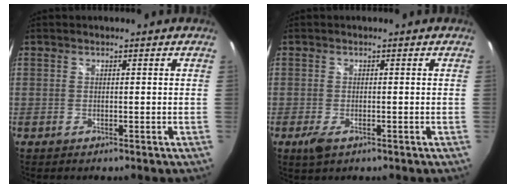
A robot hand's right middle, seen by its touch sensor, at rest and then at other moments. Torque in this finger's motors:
{"motor_torque": [0.68, -0.62, 0.23, 0.06]}